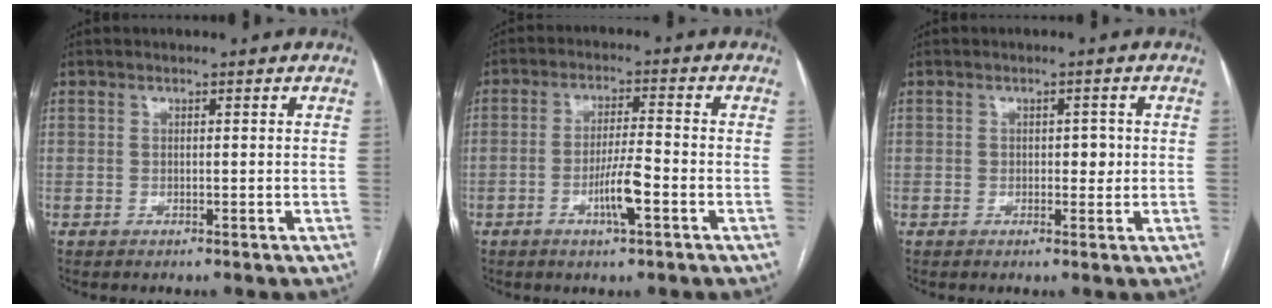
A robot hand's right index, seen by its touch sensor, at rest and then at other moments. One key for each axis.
{"total": 6.1, "fx": -2.5, "fy": 0.4, "fz": 5.5, "tx": -0.104, "ty": -0.004, "tz": -0.045}
{"total": 2.2, "fx": 0.0, "fy": 1.3, "fz": 1.8, "tx": -0.020, "ty": 0.005, "tz": 0.001}